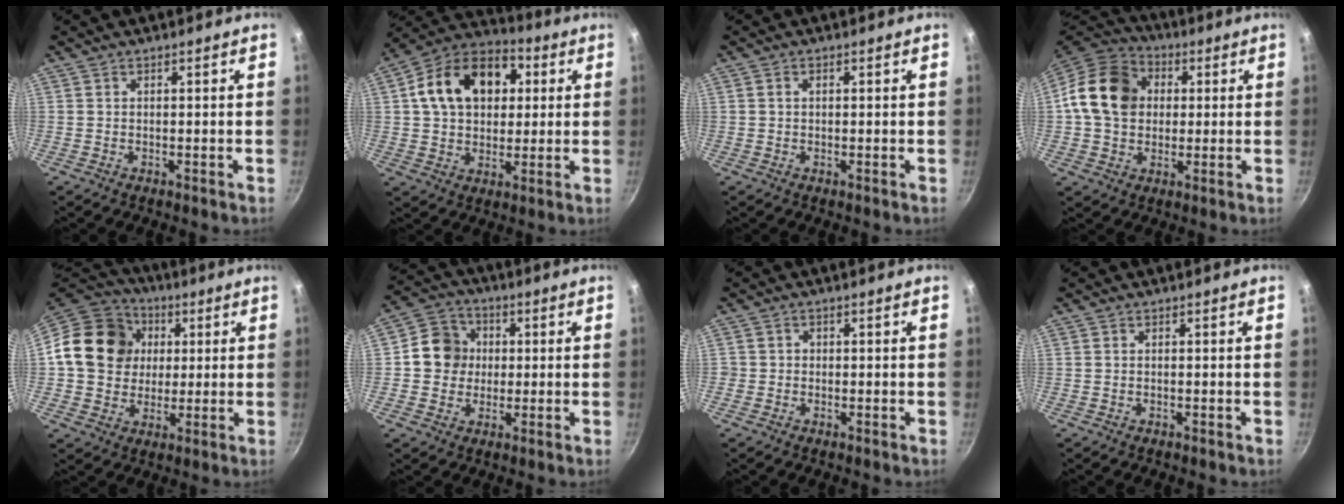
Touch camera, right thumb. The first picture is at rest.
{"total": 17.8, "force": [4.0, 12.8, 11.7], "torque": [-0.171, 0.025, 0.050]}
{"total": 1.0, "force": [0.2, 0.7, 0.7], "torque": [-0.011, 0.005, 0.002]}
{"total": 15.8, "force": [2.1, 12.7, 9.2], "torque": [-0.143, 0.024, 0.021]}
{"total": 16.9, "force": [2.7, 14.5, 8.2], "torque": [-0.123, 0.018, 0.038]}
{"total": 9.1, "force": [0.6, 8.4, 3.5], "torque": [-0.023, 0.013, -0.008]}
{"total": 1.9, "force": [-0.4, 1.8, 0.5], "torque": [0.000, 0.005, -0.011]}
{"total": 0.0}